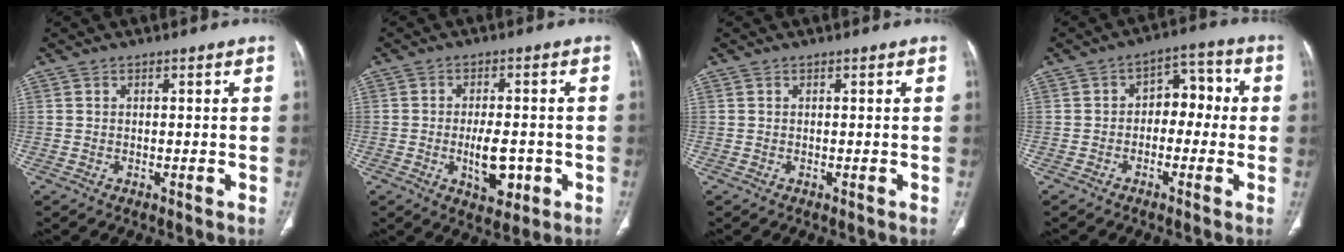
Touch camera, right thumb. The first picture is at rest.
{"total": 7.5, "force": [-1.9, 3.7, 6.2], "torque": [-0.083, 0.004, -0.021]}
{"total": 0.0}
{"total": 7.2, "force": [-0.5, 5.0, 5.2], "torque": [-0.034, 0.038, -0.022]}